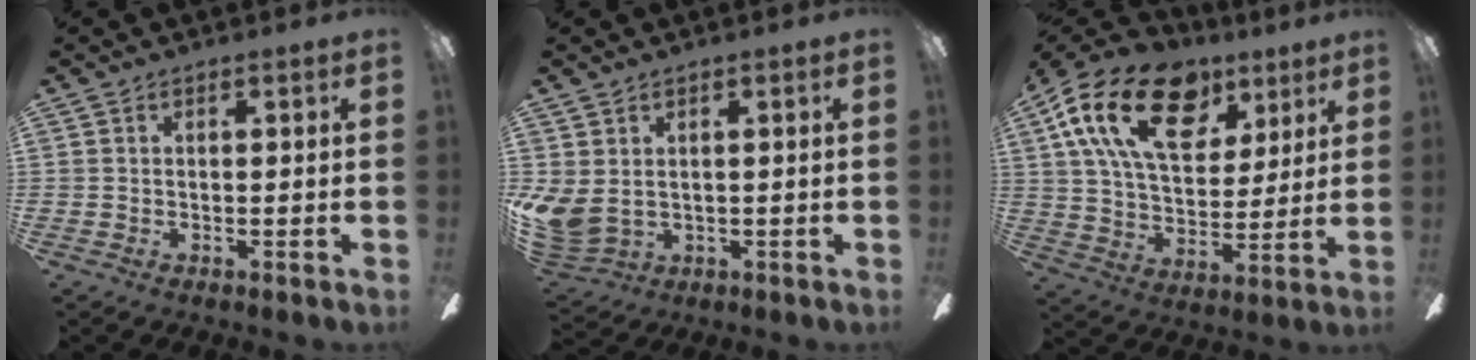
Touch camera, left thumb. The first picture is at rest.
{"total": 5.9, "force": [1.8, 4.4, 3.5], "torque": [-0.085, -0.015, 0.037]}
{"total": 22.6, "force": [11.2, 13.4, 14.3], "torque": [-0.249, -0.039, 0.197]}